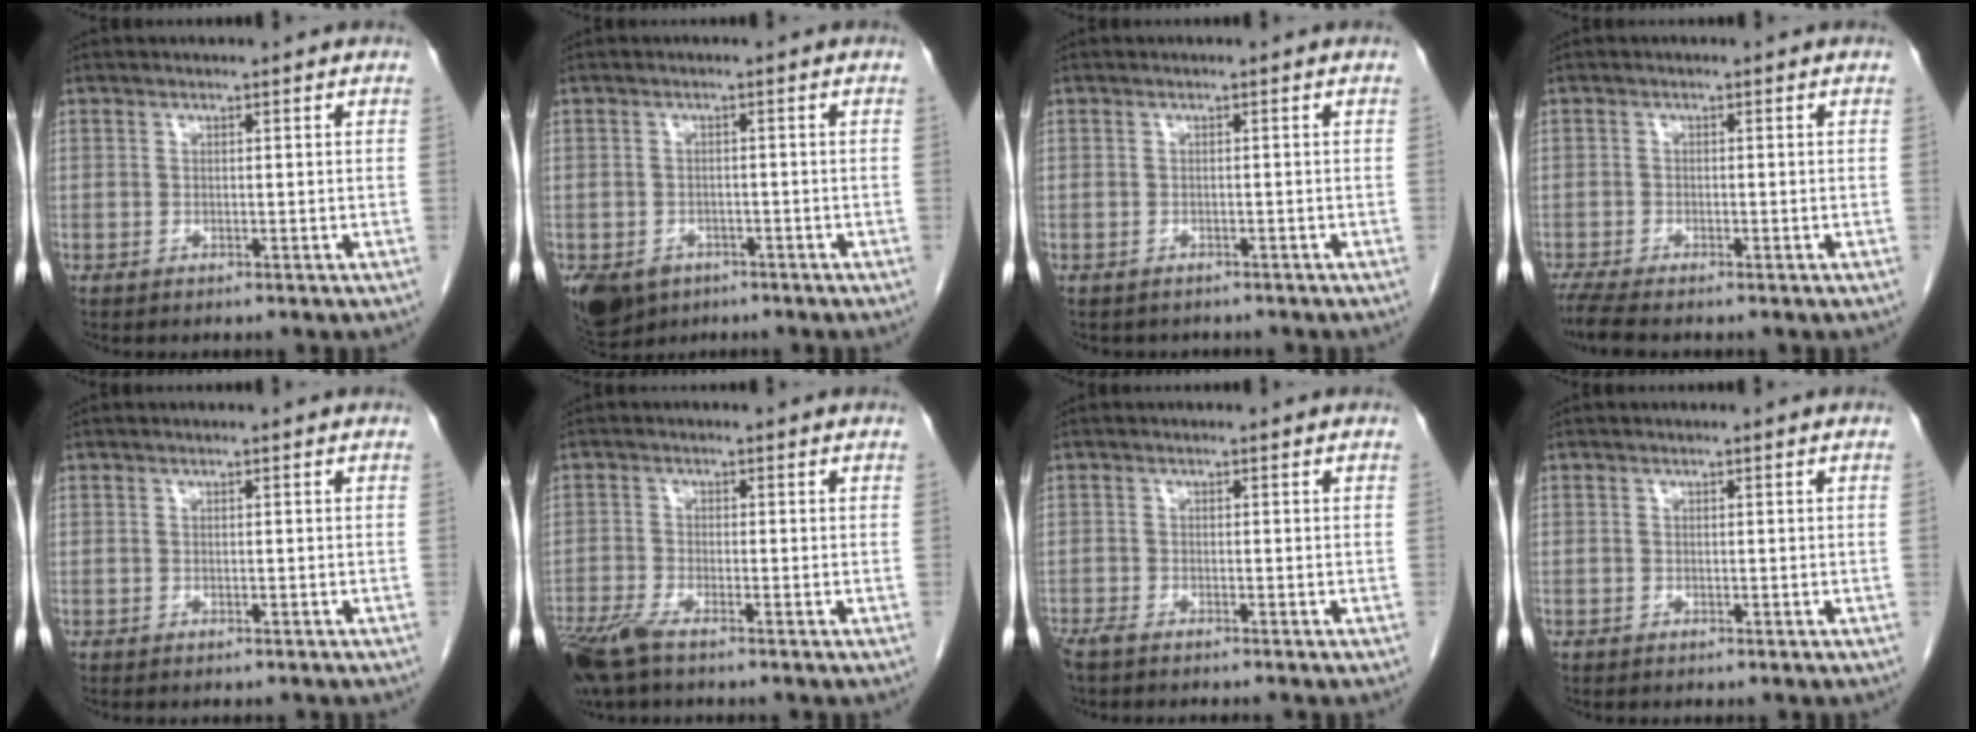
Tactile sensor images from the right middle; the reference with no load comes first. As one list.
[{"total": 11.0, "force": [-5.9, 8.2, 4.4], "torque": [-0.122, -0.012, -0.080]}, {"total": 3.1, "force": [-2.6, 1.5, 0.6], "torque": [-0.016, -0.001, -0.031]}, {"total": 3.7, "force": [-3.0, 0.4, 2.1], "torque": [-0.047, -0.013, -0.053]}, {"total": 1.8, "force": [-1.5, 0.5, 0.7], "torque": [-0.017, -0.004, -0.016]}, {"total": 6.3, "force": [-4.7, 1.0, 4.1], "torque": [-0.085, -0.016, -0.090]}, {"total": 3.5, "force": [-3.0, 0.3, 1.7], "torque": [-0.029, -0.007, -0.049]}, {"total": 0.0}]